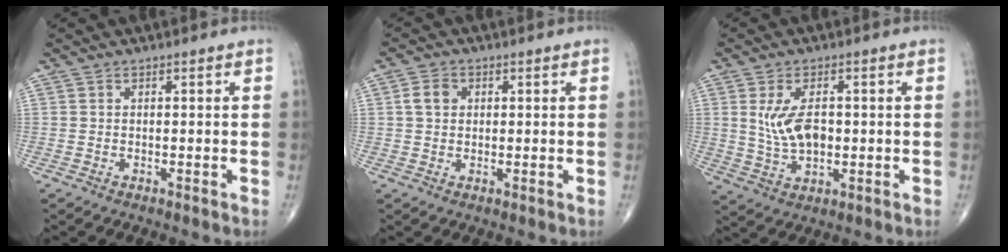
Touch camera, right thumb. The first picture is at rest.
{"total": 3.4, "force": [0.7, 2.7, 1.9], "torque": [-0.030, 0.005, 0.010]}
{"total": 8.0, "force": [0.8, 4.4, 6.6], "torque": [-0.118, -0.004, 0.024]}